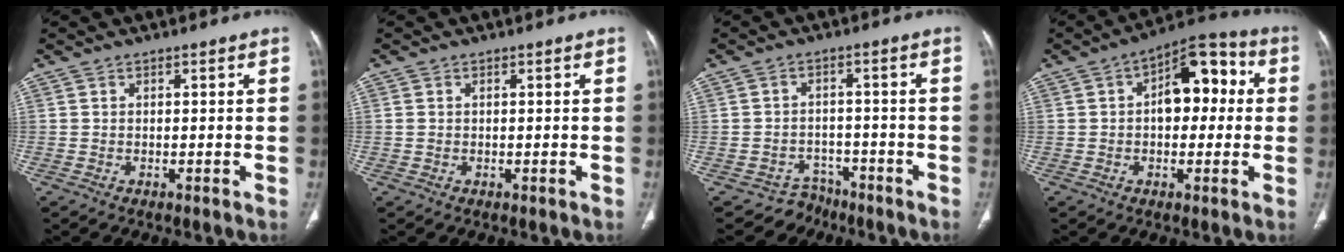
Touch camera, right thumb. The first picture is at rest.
{"total": 0.6, "force": [0.1, 0.5, 0.4], "torque": [-0.005, 0.002, 0.003]}
{"total": 4.6, "force": [-3.4, 2.7, -1.3], "torque": [0.027, 0.042, -0.056]}
{"total": 12.1, "force": [1.6, 7.1, 9.7], "torque": [-0.097, 0.036, 0.013]}